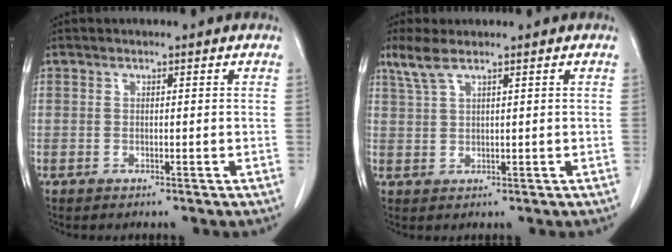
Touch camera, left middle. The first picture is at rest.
{"total": 3.4, "force": [2.5, 0.4, 2.3], "torque": [-0.062, 0.009, 0.060]}